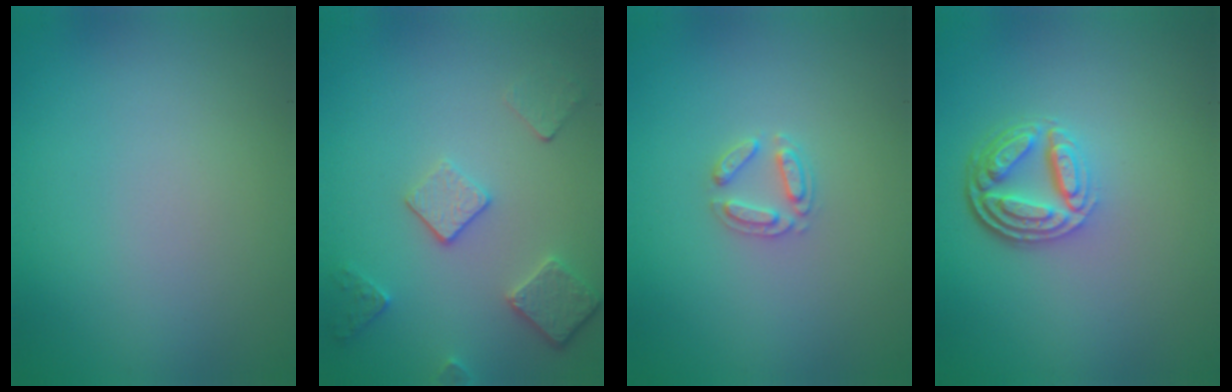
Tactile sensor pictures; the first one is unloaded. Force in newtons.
{"total": 3.6, "press": 3.0, "slide": 2.1}
{"total": 1.9, "press": 1.9, "slide": 0.3}
{"total": 4.5, "press": 3.4, "slide": 2.9}